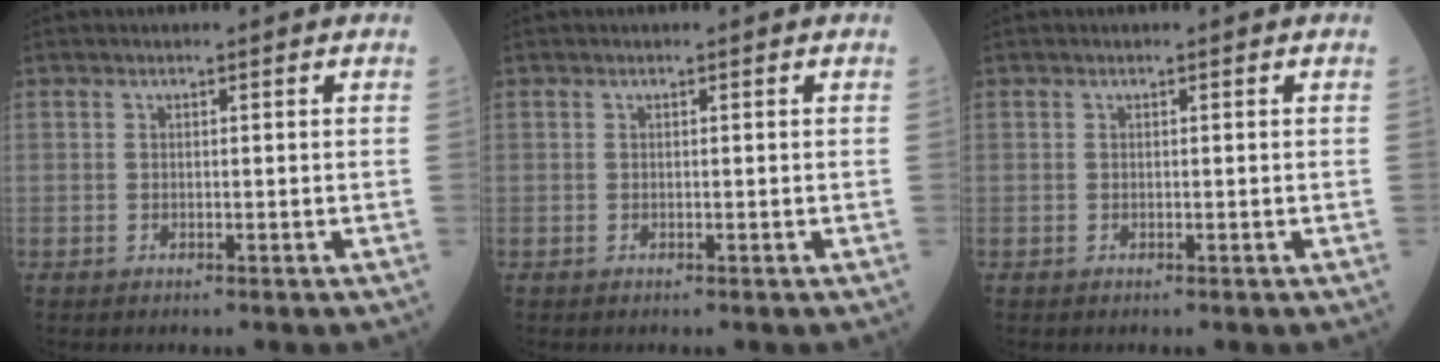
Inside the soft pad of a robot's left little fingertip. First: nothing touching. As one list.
[{"total": 0.0}, {"total": 0.0}]